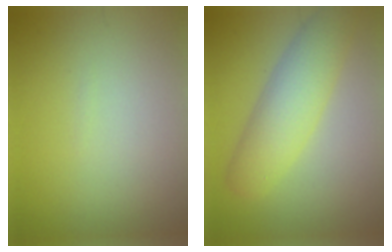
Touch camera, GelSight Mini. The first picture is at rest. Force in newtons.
{"total": 5.7, "press": 5.7, "slide": 0.1}